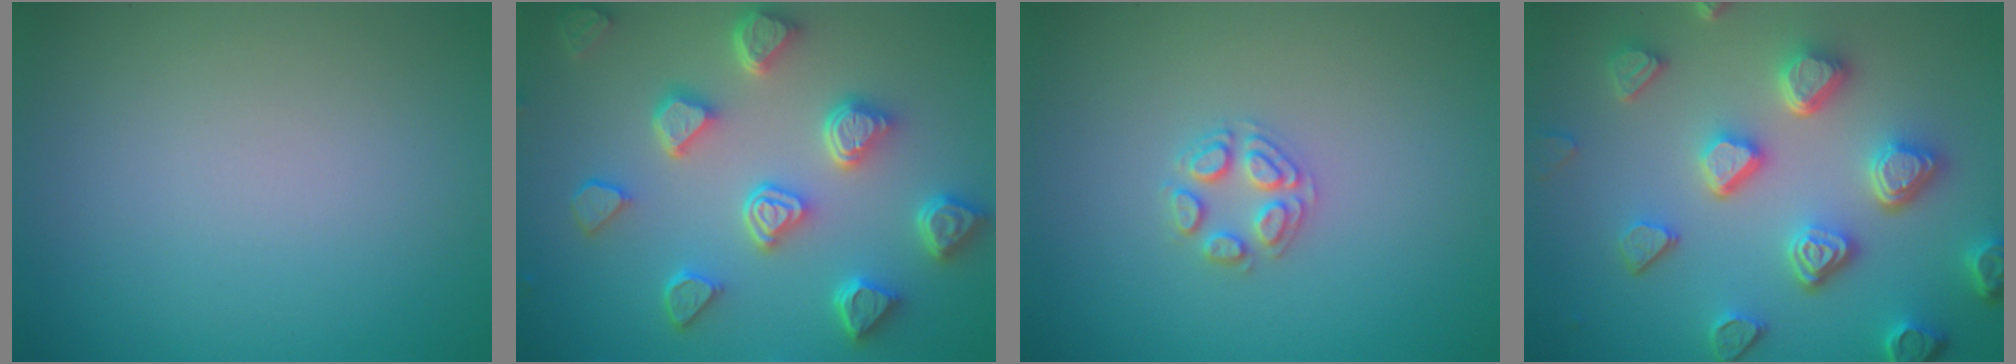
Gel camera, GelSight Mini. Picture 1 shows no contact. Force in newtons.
{"total": 6.8, "press": 5.5, "slide": 4.0}
{"total": 2.2, "press": 2.2, "slide": 0.2}
{"total": 6.7, "press": 5.3, "slide": 4.0}